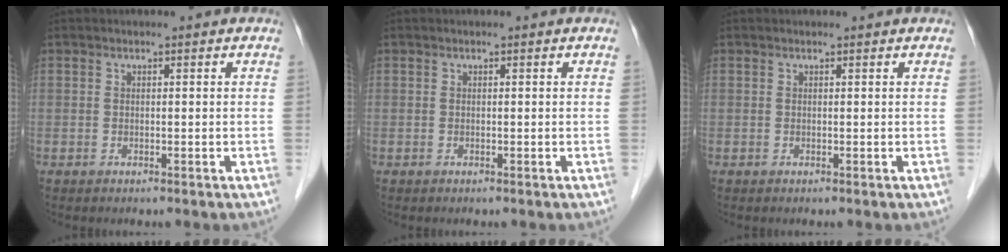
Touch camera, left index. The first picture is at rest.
{"total": 0.0}
{"total": 0.0}